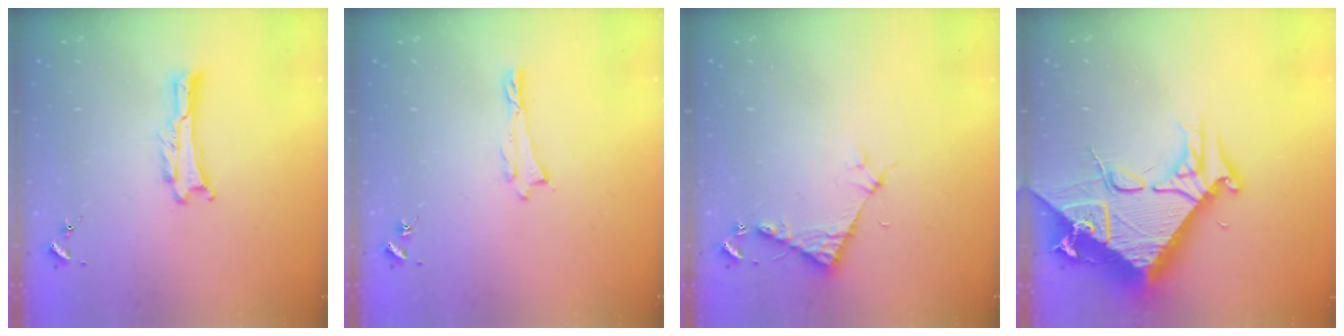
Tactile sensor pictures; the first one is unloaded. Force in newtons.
{"total": 0.0}
{"total": 4.3, "press": 4.3, "slide": 0.4}
{"total": 17.0, "press": 16.9, "slide": 1.6}